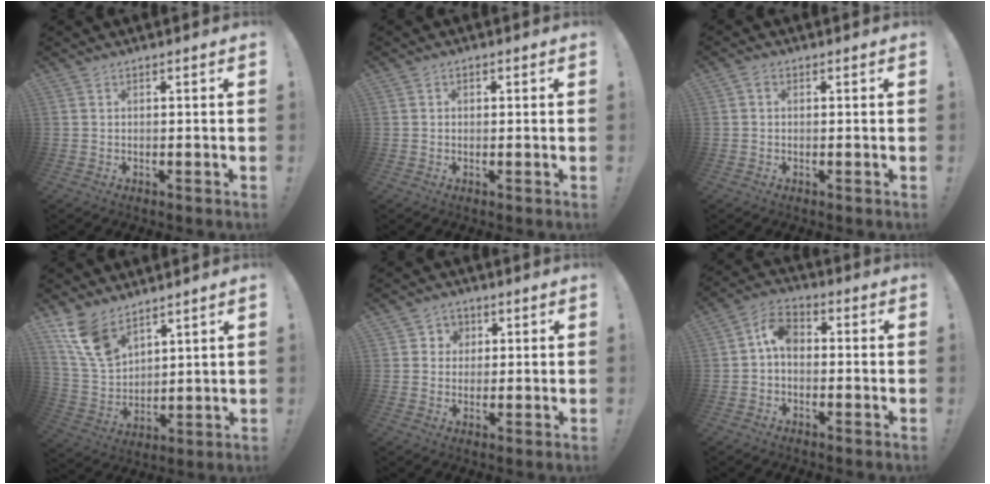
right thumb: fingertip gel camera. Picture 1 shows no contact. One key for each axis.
{"total": 1.1, "fx": 0.1, "fy": 0.9, "fz": 0.5, "tx": -0.001, "ty": 0.000, "tz": 0.000}
{"total": 1.1, "fx": -0.1, "fy": 0.9, "fz": 0.6, "tx": -0.015, "ty": 0.005, "tz": -0.001}
{"total": 12.6, "fx": 8.8, "fy": 6.7, "fz": 5.9, "tx": -0.121, "ty": -0.047, "tz": 0.176}
{"total": 4.3, "fx": 0.7, "fy": 4.2, "fz": 0.7, "tx": -0.006, "ty": -0.003, "tz": 0.012}
{"total": 6.6, "fx": 0.0, "fy": 4.7, "fz": 4.7, "tx": -0.089, "ty": 0.014, "tz": 0.002}